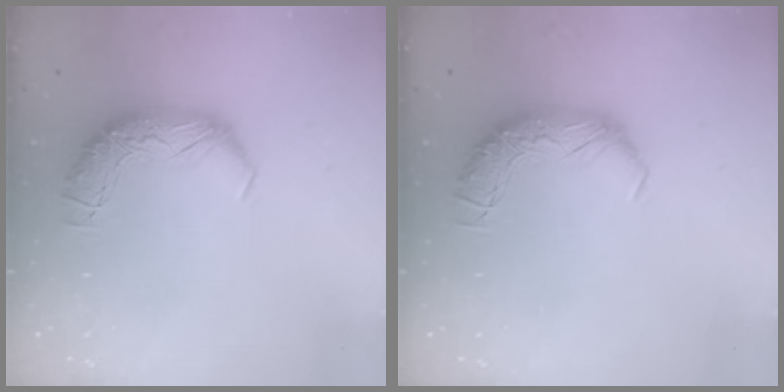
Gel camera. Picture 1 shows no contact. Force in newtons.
{"total": 0.0}